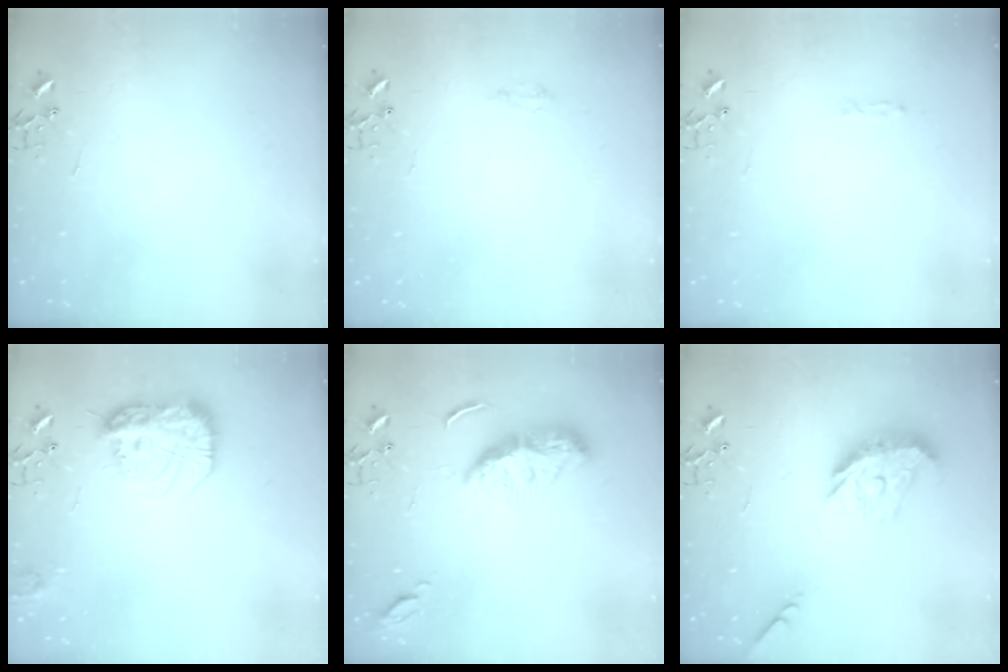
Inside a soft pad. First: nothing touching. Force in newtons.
{"total": 4.8, "press": 4.8, "slide": 0.7}
{"total": 3.1, "press": 3.1, "slide": 0.4}
{"total": 17.6, "press": 17.6, "slide": 1.5}
{"total": 11.0, "press": 11.0, "slide": 0.4}
{"total": 17.8, "press": 17.7, "slide": 0.6}